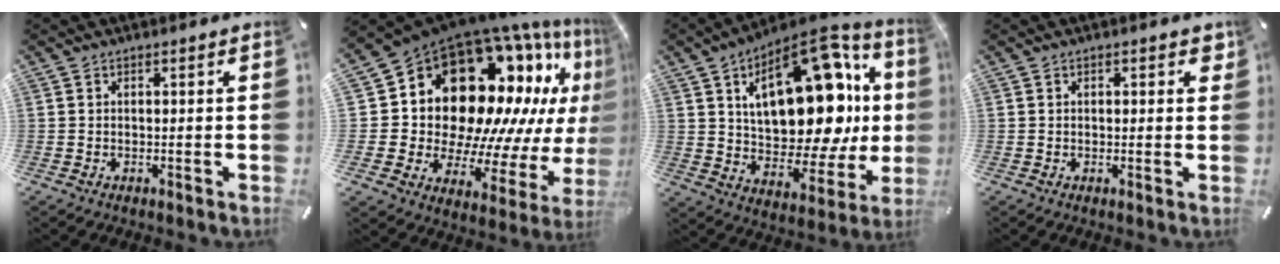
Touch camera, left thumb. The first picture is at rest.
{"total": 22.9, "force": [11.5, 15.0, 13.0], "torque": [-0.183, -0.141, 0.231]}
{"total": 26.4, "force": [7.9, 14.7, 20.4], "torque": [-0.297, -0.060, 0.136]}
{"total": 1.7, "force": [0.5, 1.1, 1.2], "torque": [0.000, -0.004, 0.001]}